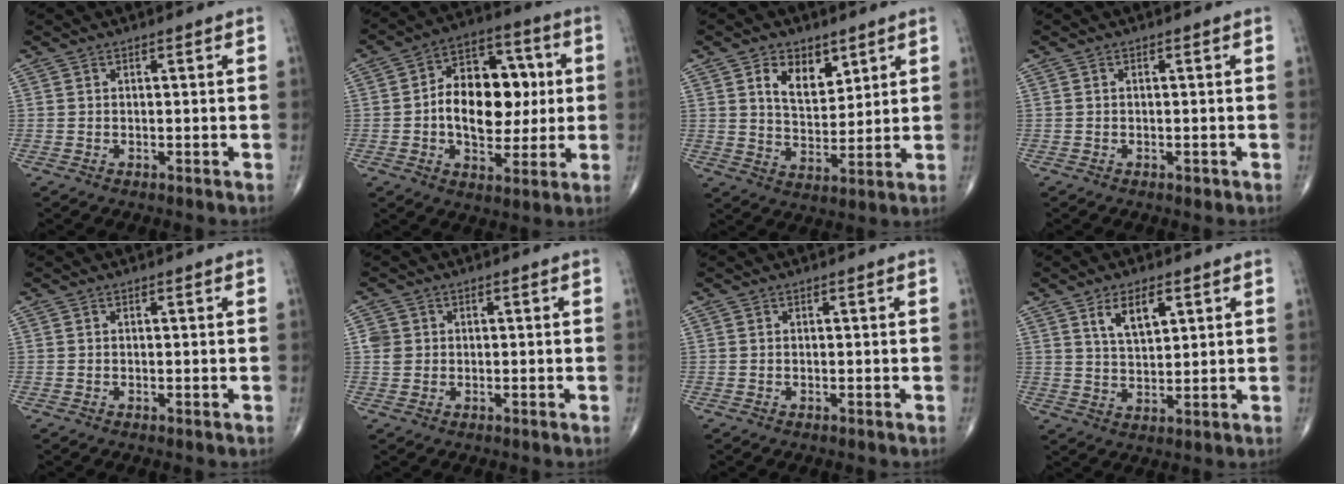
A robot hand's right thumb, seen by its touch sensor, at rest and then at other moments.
{"total": 16.5, "force": [0.4, 10.7, 12.6], "torque": [-0.155, 0.027, 0.006]}
{"total": 8.5, "force": [4.3, 5.2, 5.3], "torque": [-0.064, -0.030, 0.078]}
{"total": 0.6, "force": [-0.3, 0.3, 0.5], "torque": [-0.005, -0.001, -0.005]}
{"total": 0.0}
{"total": 2.6, "force": [0.4, 2.4, 0.9], "torque": [-0.005, 0.002, 0.009]}
{"total": 0.0}
{"total": 6.8, "force": [3.3, 3.2, 5.0], "torque": [-0.077, -0.021, 0.062]}